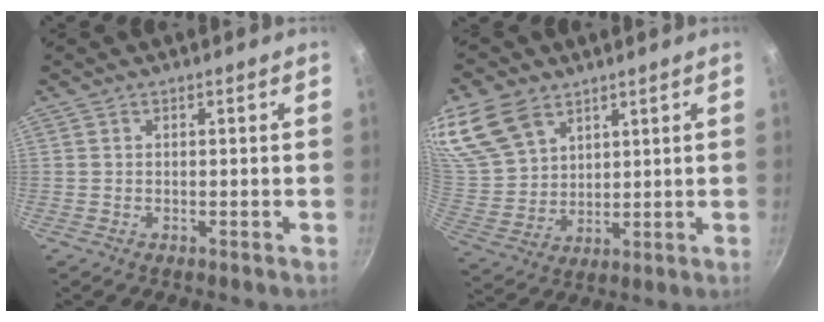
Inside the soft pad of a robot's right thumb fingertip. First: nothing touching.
{"total": 14.0, "force": [8.8, 9.0, 6.3], "torque": [-0.124, -0.020, 0.188]}